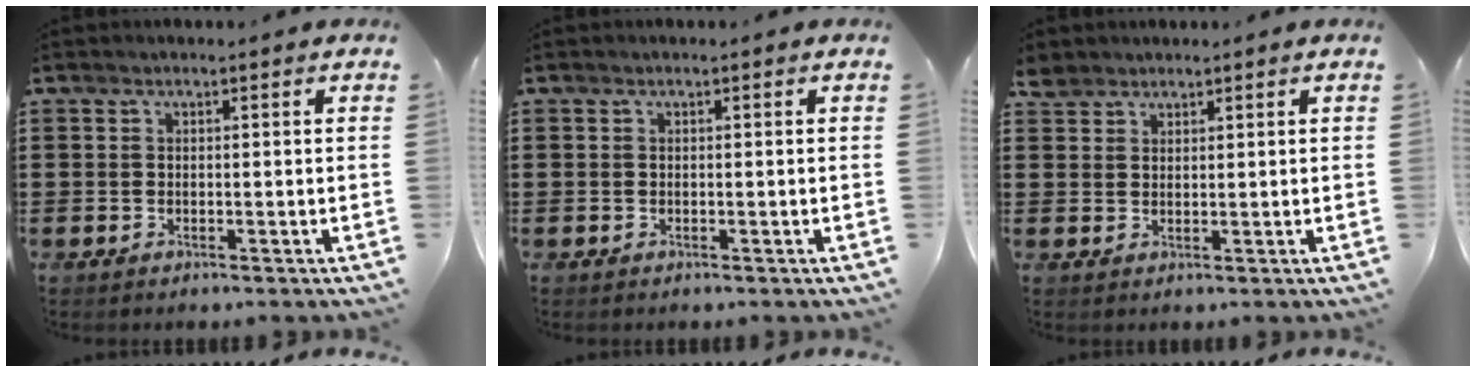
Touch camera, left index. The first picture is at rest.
{"total": 0.0}
{"total": 2.5, "force": [2.1, 1.3, 0.3], "torque": [-0.015, 0.007, 0.042]}